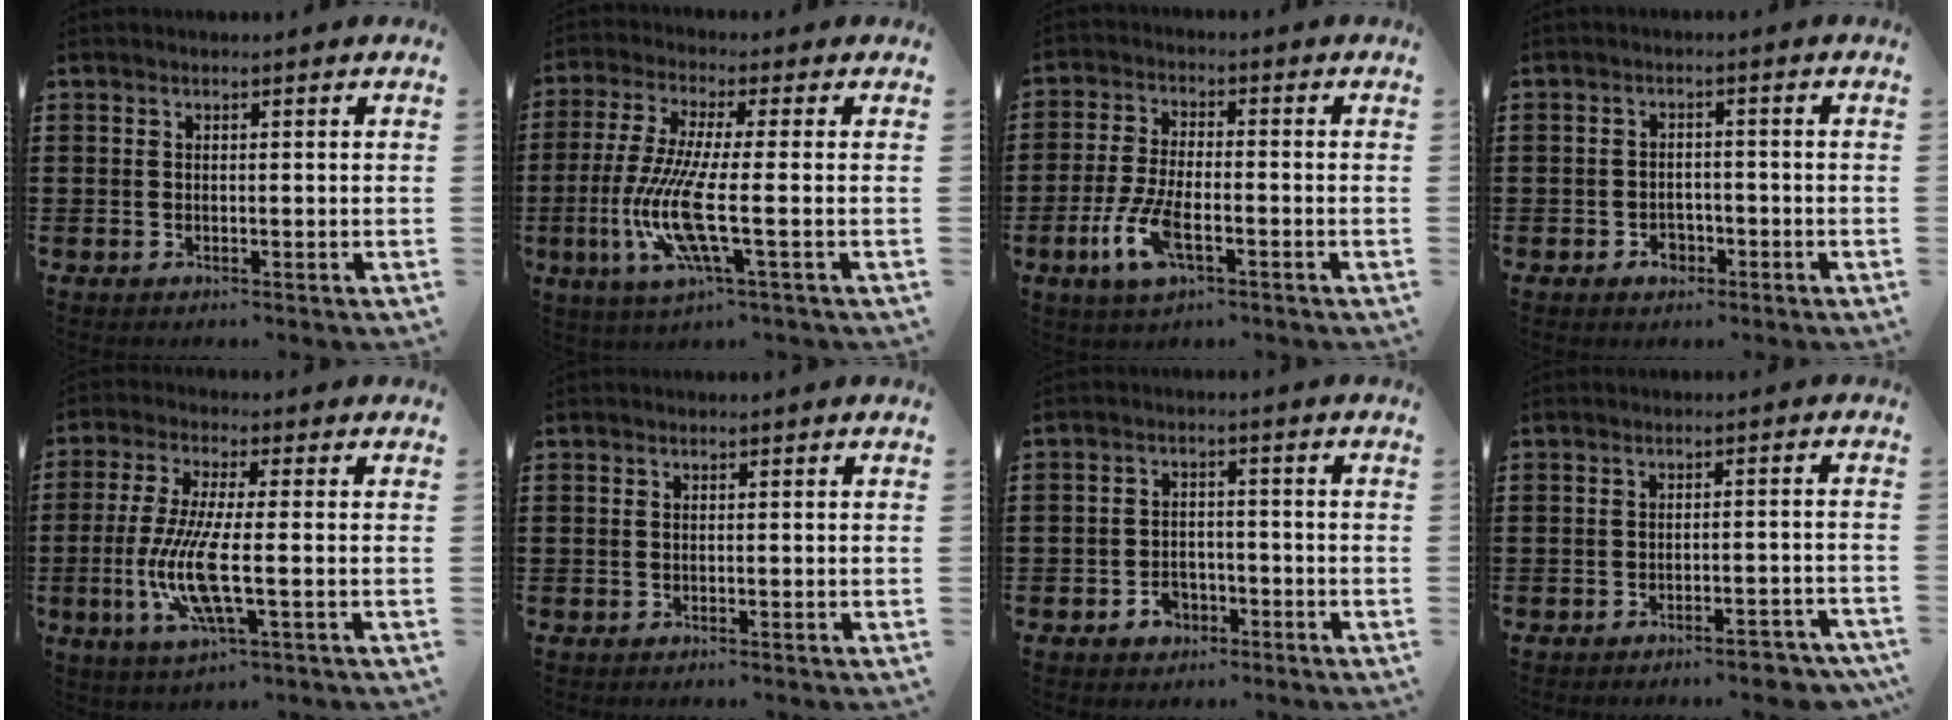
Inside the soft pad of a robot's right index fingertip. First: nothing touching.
{"total": 11.5, "force": [-2.9, 1.2, 11.0], "torque": [-0.255, -0.037, -0.062]}
{"total": 7.6, "force": [-3.2, 2.6, 6.5], "torque": [-0.152, -0.018, -0.060]}
{"total": 2.4, "force": [-1.4, 1.5, 1.1], "torque": [-0.023, -0.001, -0.029]}
{"total": 9.8, "force": [-2.2, 1.8, 9.4], "torque": [-0.206, -0.024, -0.045]}
{"total": 0.0}
{"total": 3.1, "force": [-2.1, 2.1, 1.1], "torque": [-0.026, 0.001, -0.041]}
{"total": 3.7, "force": [-3.3, 0.3, 1.6], "torque": [-0.027, -0.001, -0.063]}